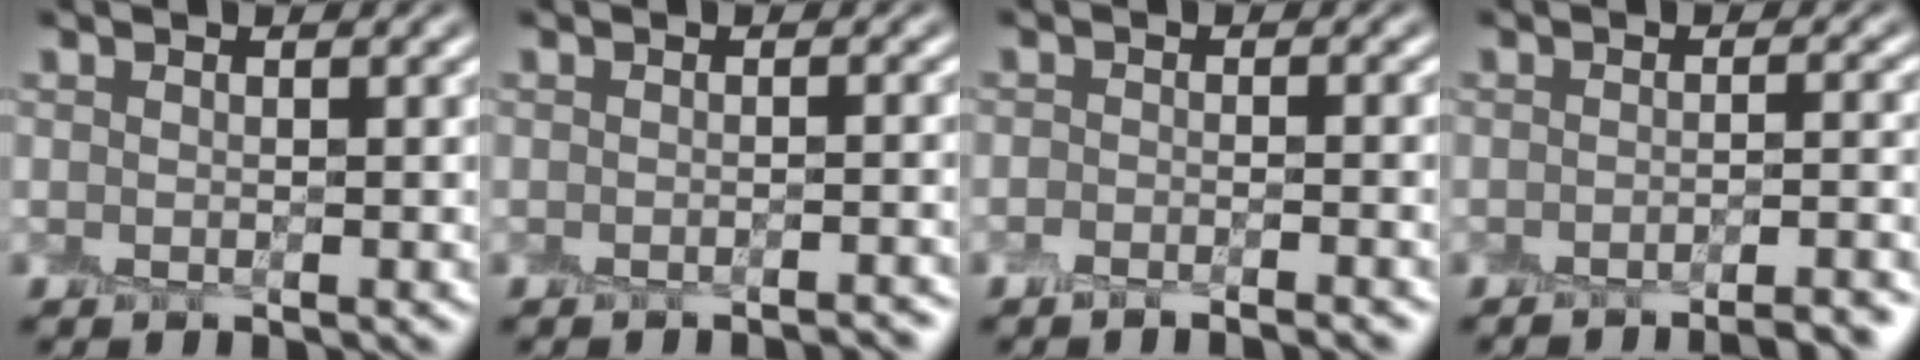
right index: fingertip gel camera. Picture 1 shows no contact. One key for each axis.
{"total": 1.8, "fx": -1.5, "fy": 0.3, "fz": 0.9, "tx": 0.003, "ty": 0.004, "tz": -0.019}
{"total": 2.5, "fx": -2.0, "fy": 0.5, "fz": 1.5, "tx": -0.012, "ty": 0.002, "tz": -0.033}
{"total": 4.4, "fx": -3.5, "fy": 0.8, "fz": 2.6, "tx": -0.026, "ty": 0.008, "tz": -0.049}